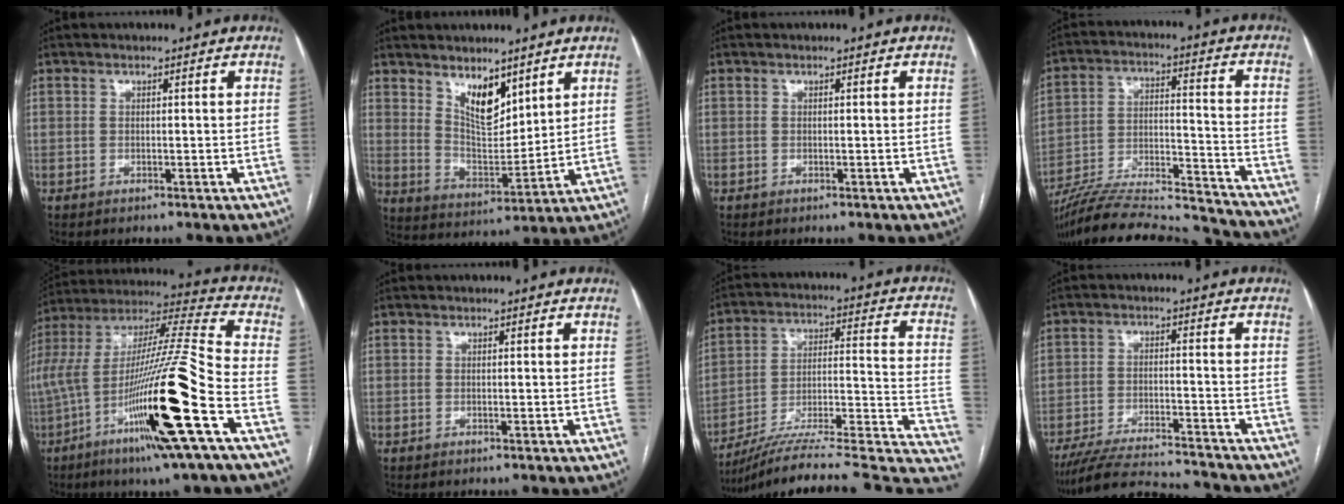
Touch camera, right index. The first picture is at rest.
{"total": 8.2, "force": [5.3, 3.4, 5.3], "torque": [-0.096, -0.010, 0.106]}
{"total": 0.0}
{"total": 26.2, "force": [-24.4, 2.3, 9.4], "torque": [-0.158, -0.010, -0.370]}
{"total": 29.0, "force": [-10.8, 2.0, 26.8], "torque": [-0.522, -0.042, -0.198]}
{"total": 0.0}
{"total": 28.3, "force": [-24.6, 2.2, 13.9], "torque": [-0.115, 0.023, -0.349]}
{"total": 19.2, "force": [-18.3, 1.2, 5.8], "torque": [-0.110, -0.008, -0.277]}